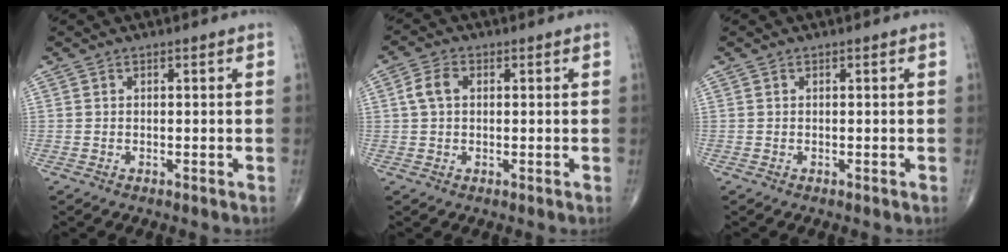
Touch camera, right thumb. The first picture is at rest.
{"total": 3.9, "force": [0.7, 2.6, 2.8], "torque": [-0.061, 0.010, 0.010]}
{"total": 0.0}